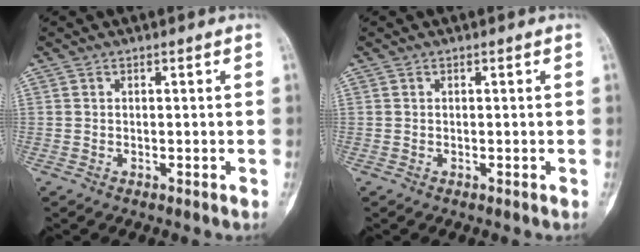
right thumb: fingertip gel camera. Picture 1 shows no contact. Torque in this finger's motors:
{"motor_torque": [0.05, 0.09, 0.03, -0.12, 0.09]}